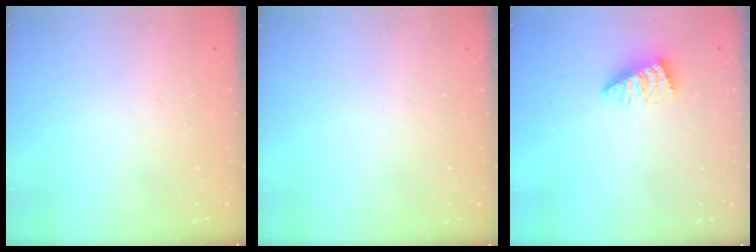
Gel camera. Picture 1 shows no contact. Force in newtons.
{"total": 0.0}
{"total": 1.4, "press": 1.4, "slide": 0.3}